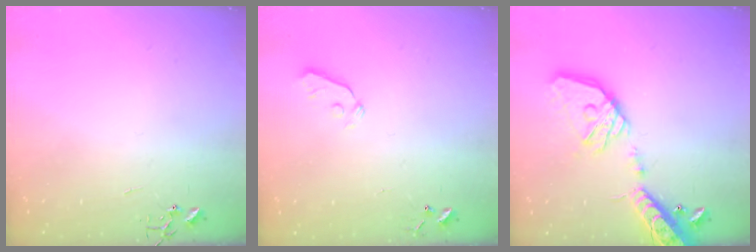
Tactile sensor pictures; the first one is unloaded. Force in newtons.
{"total": 3.2, "press": 3.1, "slide": 0.6}
{"total": 21.3, "press": 20.9, "slide": 3.7}